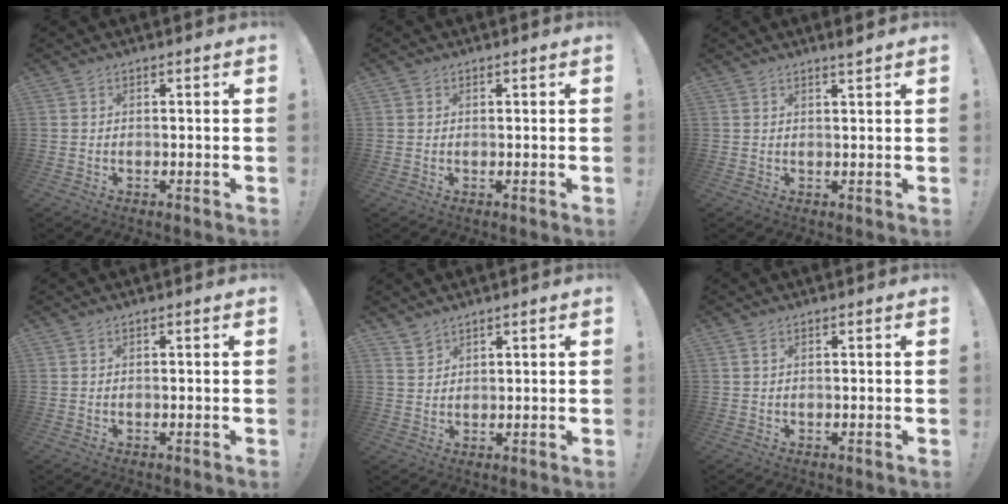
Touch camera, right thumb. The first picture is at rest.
{"total": 0.7, "force": [0.4, 0.6, 0.0], "torque": [0.006, -0.002, 0.007]}
{"total": 1.9, "force": [1.6, -0.4, 0.9], "torque": [-0.006, -0.012, 0.024]}
{"total": 0.0}
{"total": 3.3, "force": [2.8, 1.7, 0.6], "torque": [0.000, -0.023, 0.052]}
{"total": 1.0, "force": [0.4, 0.3, 0.8], "torque": [-0.022, 0.003, 0.008]}